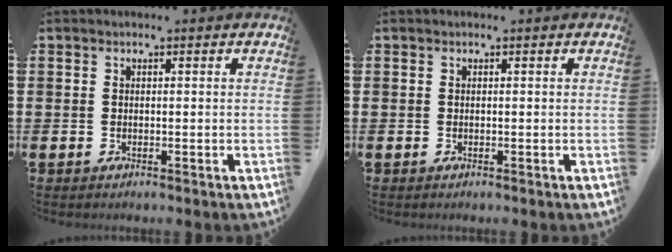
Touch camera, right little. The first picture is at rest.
{"total": 0.0}